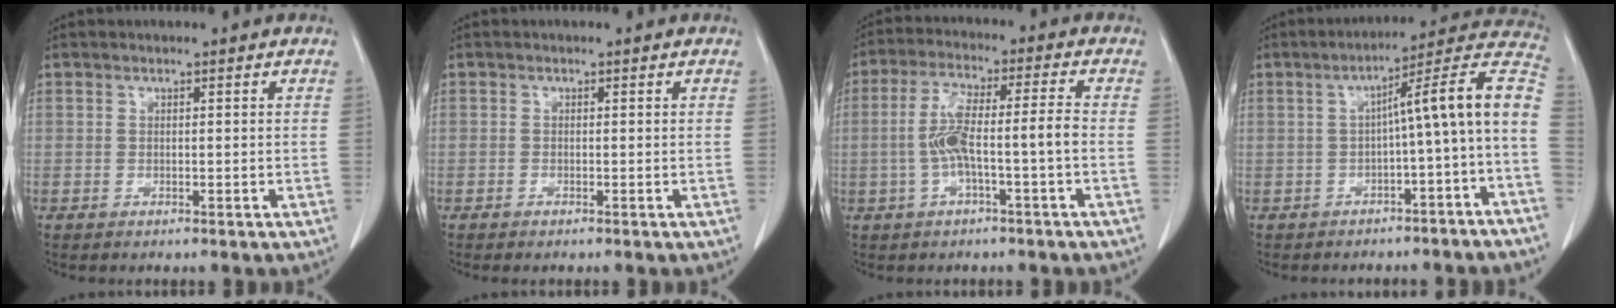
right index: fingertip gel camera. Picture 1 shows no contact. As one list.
[{"total": 0.6, "force": [-0.5, 0.0, 0.2], "torque": [-0.005, 0.001, -0.006]}, {"total": 8.0, "force": [-1.6, 0.6, 7.8], "torque": [-0.159, 0.024, -0.029]}, {"total": 13.1, "force": [-1.4, -0.3, 13.0], "torque": [-0.168, 0.043, -0.030]}]